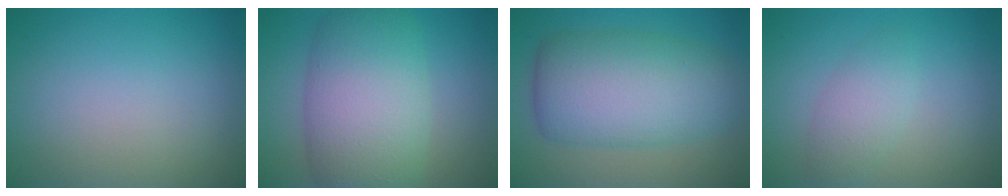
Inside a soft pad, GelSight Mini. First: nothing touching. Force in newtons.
{"total": 9.2, "press": 9.1, "slide": 0.4}
{"total": 9.2, "press": 9.2, "slide": 0.1}
{"total": 2.4, "press": 2.4, "slide": 0.1}